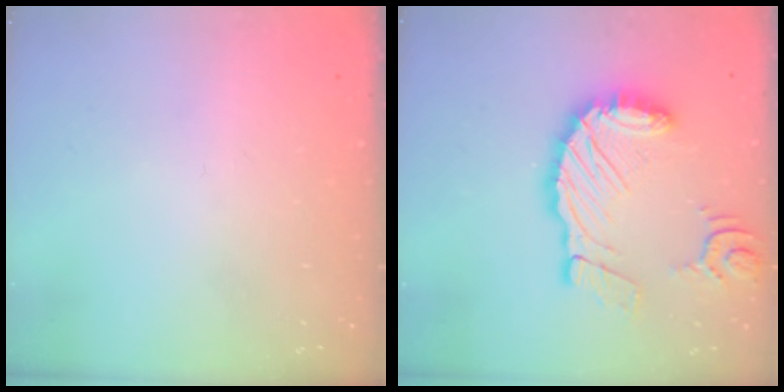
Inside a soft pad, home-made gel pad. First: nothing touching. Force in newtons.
{"total": 16.9, "press": 16.8, "slide": 2.0}